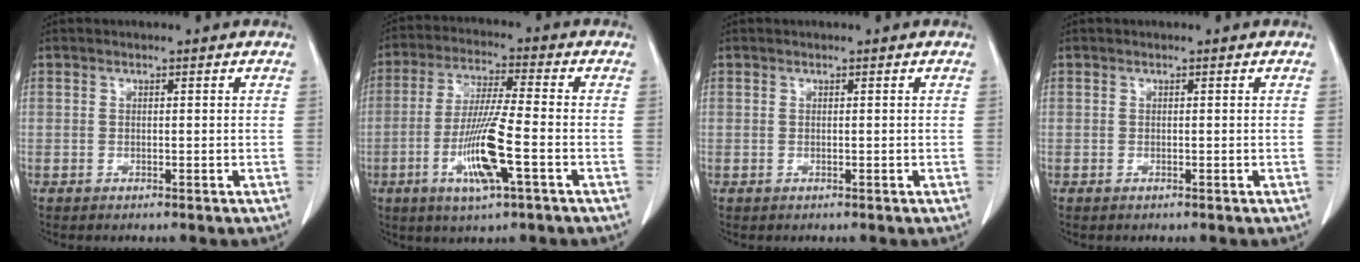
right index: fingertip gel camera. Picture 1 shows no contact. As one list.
[{"total": 11.1, "force": [-3.7, 0.4, 10.4], "torque": [-0.207, -0.015, -0.071]}, {"total": 0.0}, {"total": 0.0}]